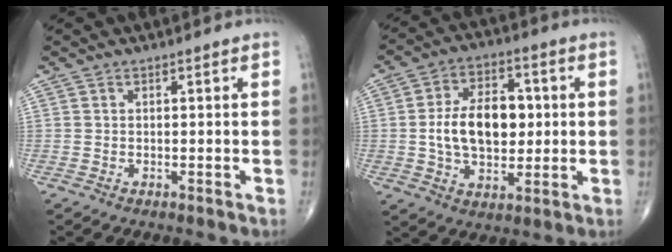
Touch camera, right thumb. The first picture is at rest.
{"total": 13.9, "force": [0.6, 8.5, 10.9], "torque": [-0.160, 0.009, 0.010]}